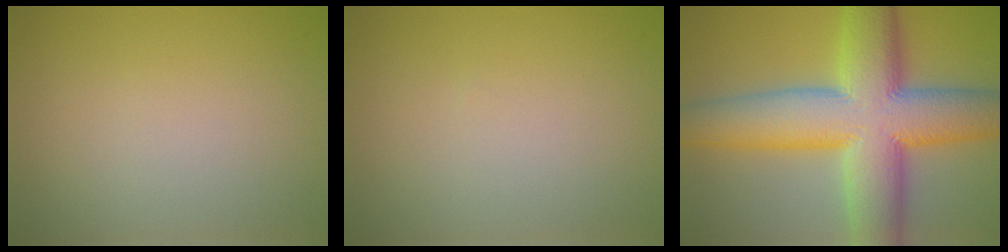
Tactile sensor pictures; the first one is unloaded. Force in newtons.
{"total": 0.0}
{"total": 14.3, "press": 14.3, "slide": 0.8}